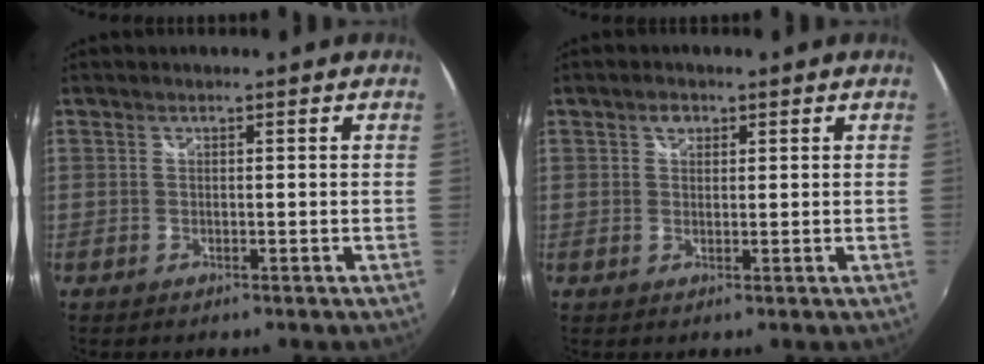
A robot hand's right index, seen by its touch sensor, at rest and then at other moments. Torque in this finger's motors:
{"motor_torque": [0.02, 0.01, 0.00, 0.02]}